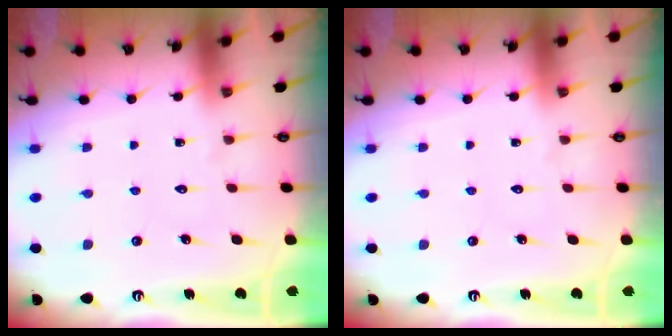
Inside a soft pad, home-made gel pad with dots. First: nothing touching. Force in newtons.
{"total": 0.0}